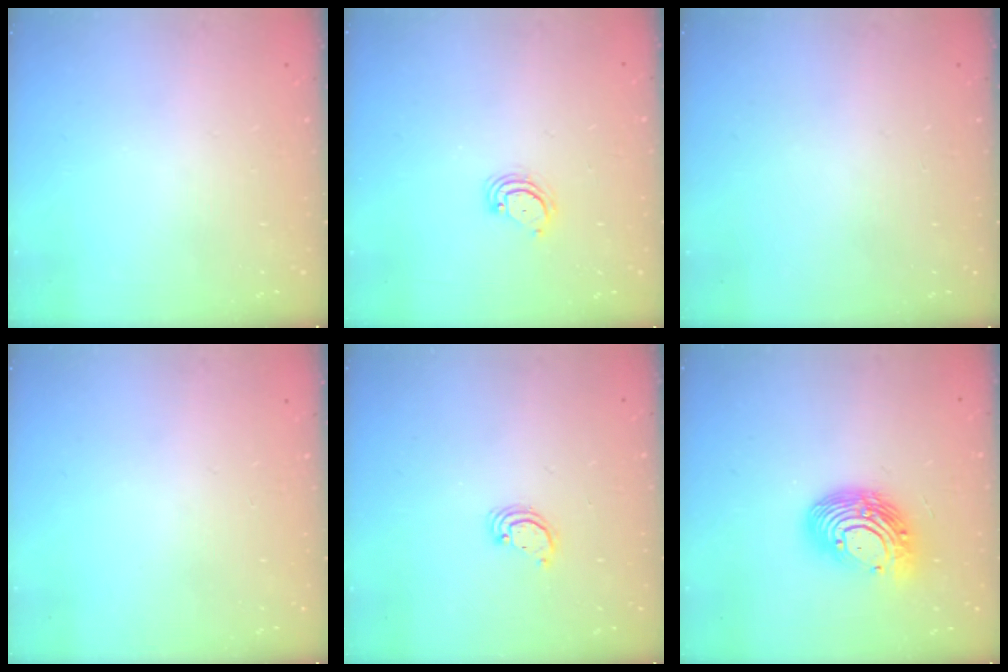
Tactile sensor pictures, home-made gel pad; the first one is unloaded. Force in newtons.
{"total": 4.2, "press": 4.1, "slide": 0.3}
{"total": 0.0}
{"total": 0.0}
{"total": 2.8, "press": 2.8, "slide": 0.2}
{"total": 14.5, "press": 14.4, "slide": 1.3}